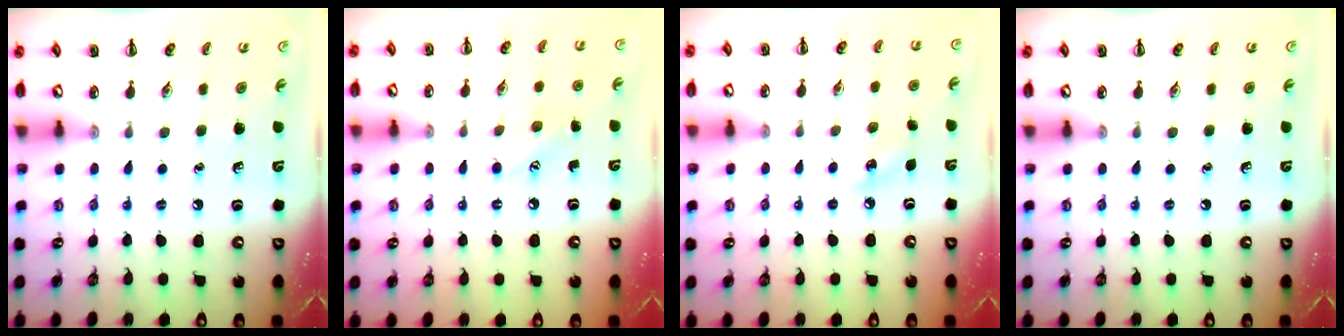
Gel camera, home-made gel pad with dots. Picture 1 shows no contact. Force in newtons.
{"total": 5.6, "press": 5.4, "slide": 1.4}
{"total": 5.6, "press": 5.4, "slide": 1.6}
{"total": 0.0}